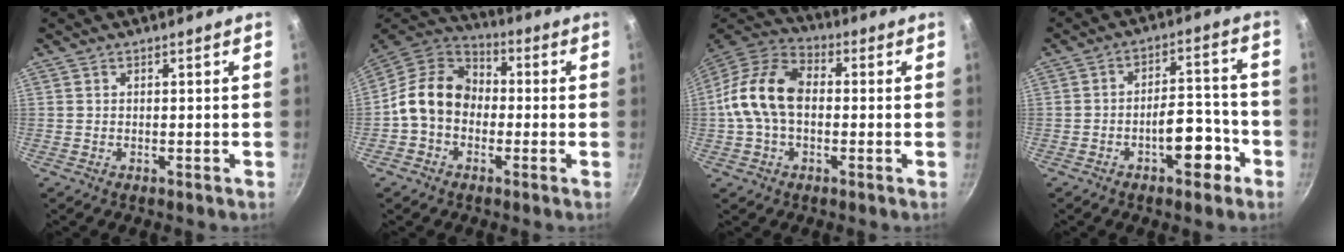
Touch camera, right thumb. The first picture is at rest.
{"total": 13.1, "force": [-1.1, 10.3, 8.0], "torque": [-0.104, 0.037, -0.041]}
{"total": 14.1, "force": [-0.2, 9.4, 10.5], "torque": [-0.177, 0.038, -0.023]}
{"total": 9.1, "force": [-4.3, 4.3, 6.8], "torque": [-0.069, 0.048, -0.057]}